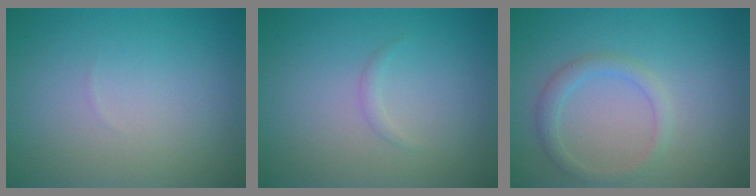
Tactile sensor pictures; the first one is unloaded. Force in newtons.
{"total": 0.6, "press": 0.6, "slide": 0.0}
{"total": 1.8, "press": 1.8, "slide": 0.1}